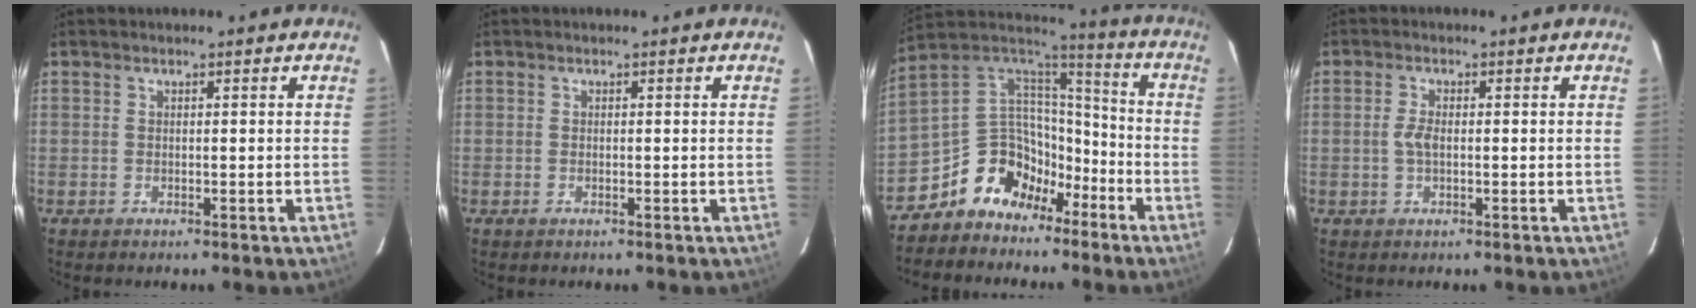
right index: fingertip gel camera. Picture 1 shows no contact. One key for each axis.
{"total": 0.0}
{"total": 13.8, "fx": -8.9, "fy": 9.4, "fz": 4.9, "tx": -0.098, "ty": 0.050, "tz": -0.154}
{"total": 2.3, "fx": -0.3, "fy": 1.0, "fz": 2.0, "tx": -0.045, "ty": 0.002, "tz": -0.005}